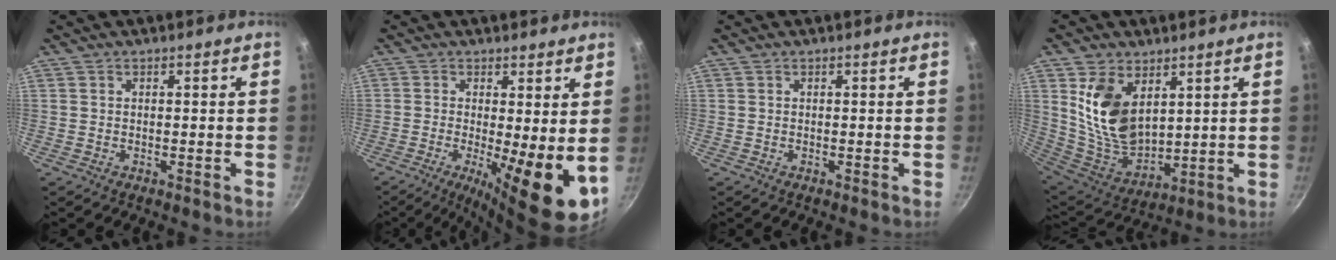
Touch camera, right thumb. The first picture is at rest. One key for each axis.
{"total": 11.8, "fx": -1.3, "fy": 3.0, "fz": 11.3, "tx": -0.160, "ty": -0.014, "tz": -0.016}
{"total": 0.0}
{"total": 14.0, "fx": 5.1, "fy": 8.5, "fz": 9.9, "tx": -0.163, "ty": -0.049, "tz": 0.115}